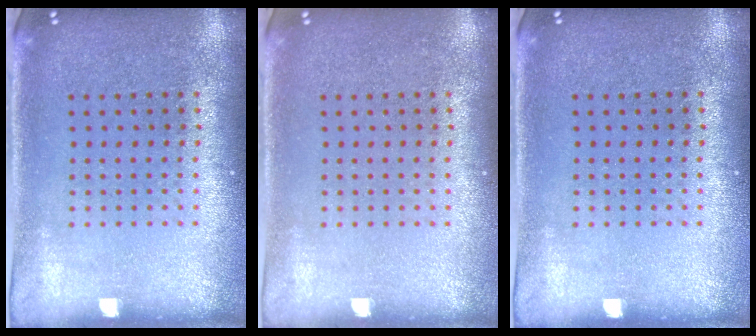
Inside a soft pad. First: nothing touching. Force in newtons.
{"total": 0.0}
{"total": 0.0}